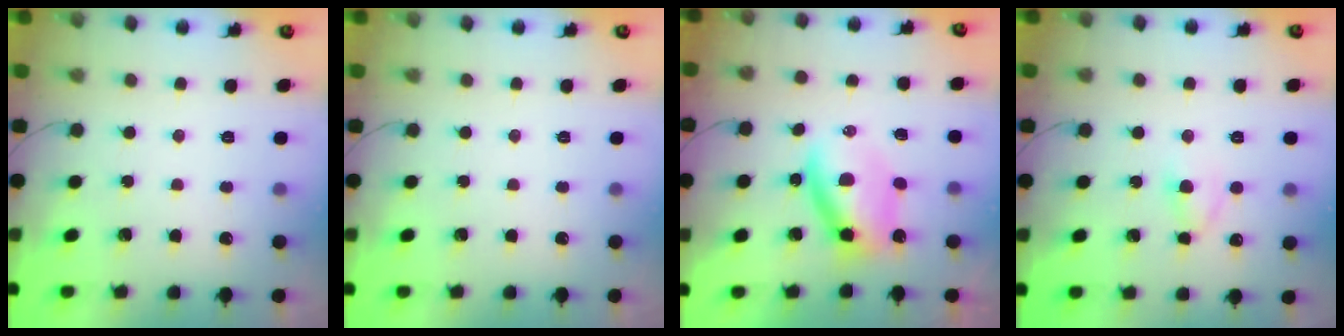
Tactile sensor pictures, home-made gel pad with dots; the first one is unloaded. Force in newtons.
{"total": 0.0}
{"total": 6.5, "press": 6.5, "slide": 0.7}
{"total": 4.0, "press": 3.8, "slide": 1.2}